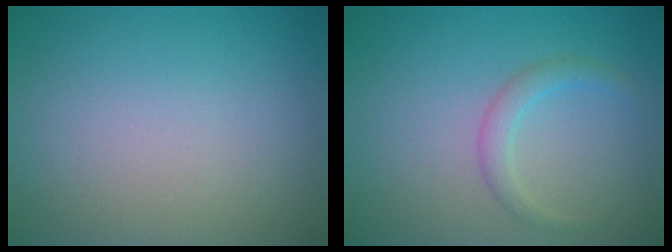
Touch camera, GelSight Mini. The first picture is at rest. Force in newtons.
{"total": 1.7, "press": 1.7, "slide": 0.1}